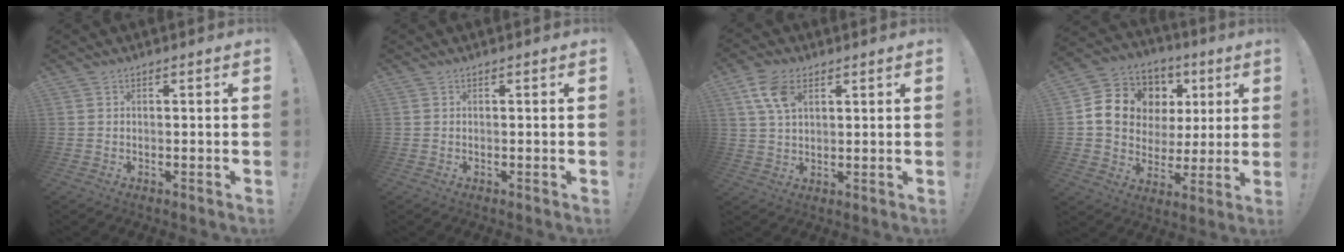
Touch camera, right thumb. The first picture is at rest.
{"total": 0.0}
{"total": 8.9, "force": [4.0, 5.3, 5.9], "torque": [-0.108, -0.005, 0.079]}
{"total": 14.4, "force": [4.5, 12.1, 6.3], "torque": [-0.096, -0.016, 0.104]}